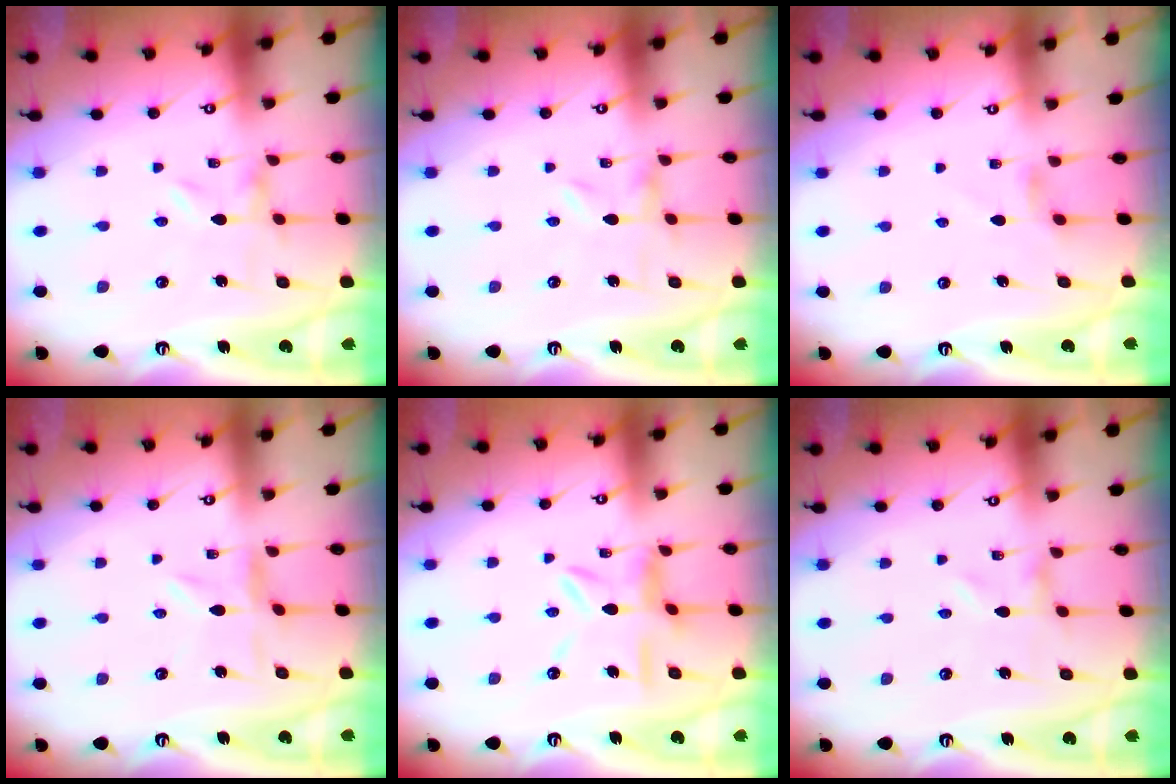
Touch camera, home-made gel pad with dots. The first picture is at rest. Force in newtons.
{"total": 0.0}
{"total": 2.5, "press": 2.5, "slide": 0.4}
{"total": 1.1, "press": 1.1, "slide": 0.2}
{"total": 10.1, "press": 10.0, "slide": 1.0}
{"total": 0.0}